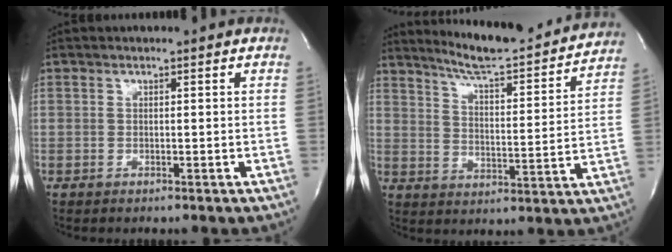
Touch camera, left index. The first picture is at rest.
{"total": 18.3, "force": [16.9, 1.4, 6.8], "torque": [-0.104, -0.028, 0.232]}